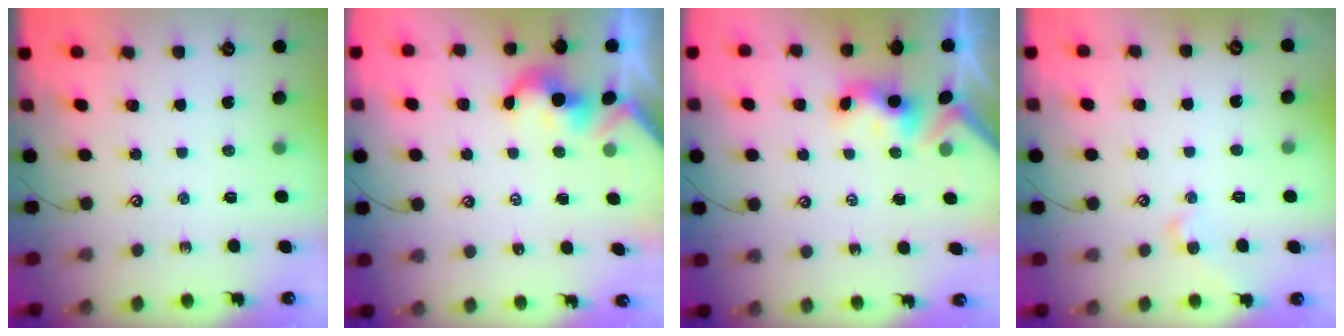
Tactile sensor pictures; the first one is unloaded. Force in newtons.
{"total": 2.0, "press": 2.0, "slide": 0.2}
{"total": 3.4, "press": 3.4, "slide": 0.3}
{"total": 1.8, "press": 1.8, "slide": 0.3}